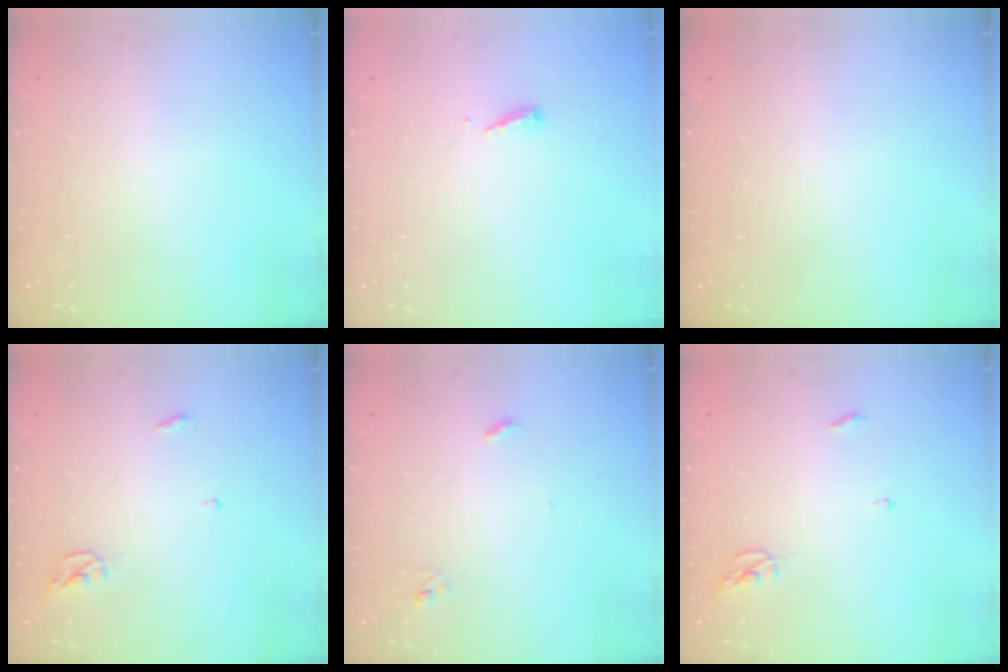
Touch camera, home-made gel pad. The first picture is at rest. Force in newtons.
{"total": 4.7, "press": 4.6, "slide": 0.4}
{"total": 0.0}
{"total": 3.8, "press": 3.8, "slide": 0.4}
{"total": 2.8, "press": 2.8, "slide": 0.2}
{"total": 3.5, "press": 3.5, "slide": 0.3}